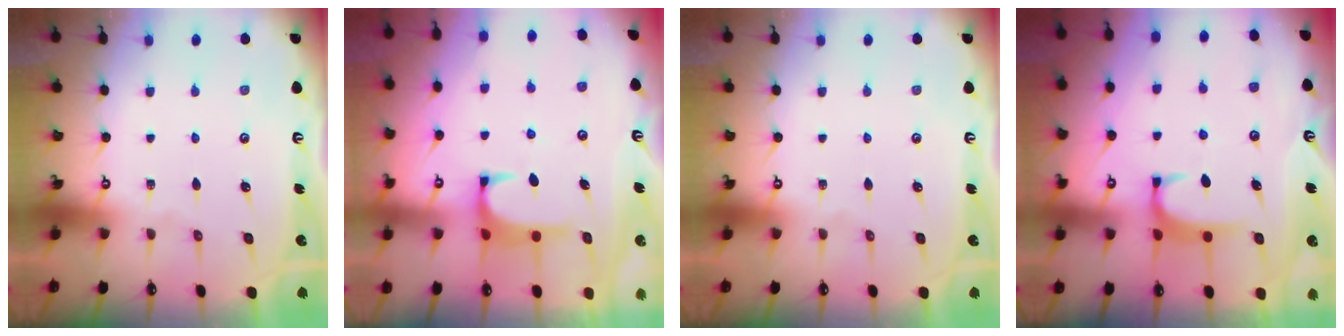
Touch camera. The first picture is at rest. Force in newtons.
{"total": 1.2, "press": 1.1, "slide": 0.5}
{"total": 0.0}
{"total": 1.8, "press": 1.7, "slide": 0.5}